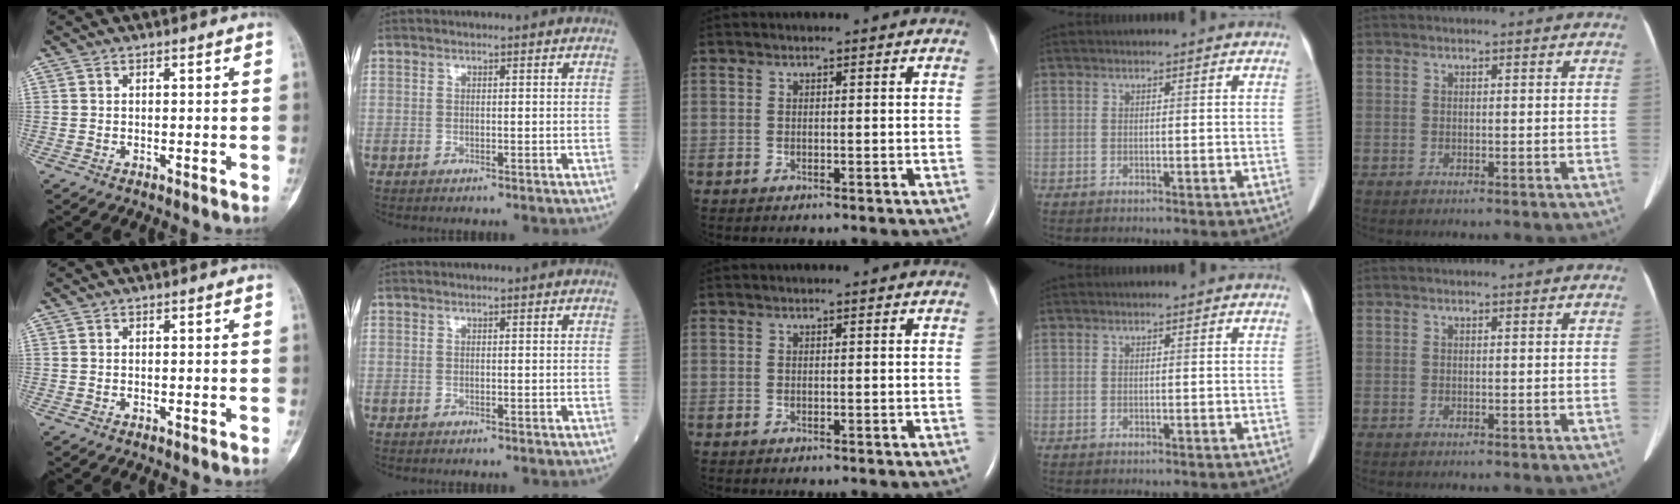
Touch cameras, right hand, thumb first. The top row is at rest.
{}